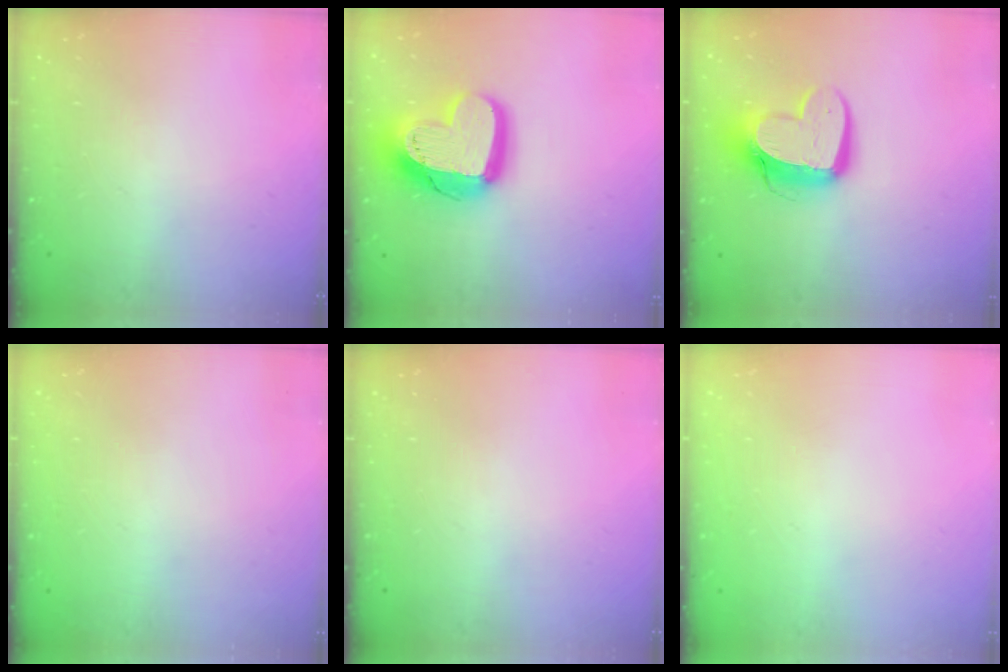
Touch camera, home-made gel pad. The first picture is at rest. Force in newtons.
{"total": 21.6, "press": 21.5, "slide": 1.9}
{"total": 14.4, "press": 14.3, "slide": 1.3}
{"total": 0.0}
{"total": 0.0}
{"total": 0.0}